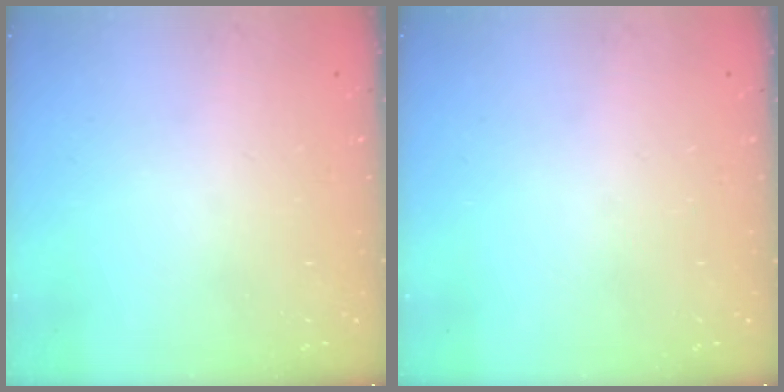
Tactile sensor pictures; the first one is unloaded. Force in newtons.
{"total": 0.0}